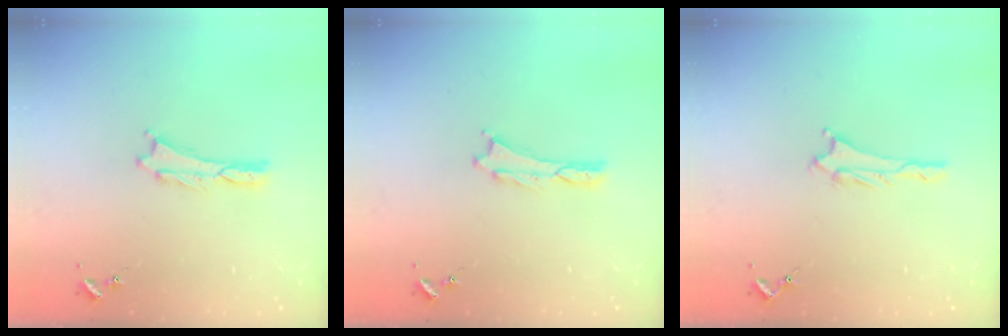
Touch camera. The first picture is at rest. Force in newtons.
{"total": 0.0}
{"total": 0.8, "press": 0.8, "slide": 0.1}